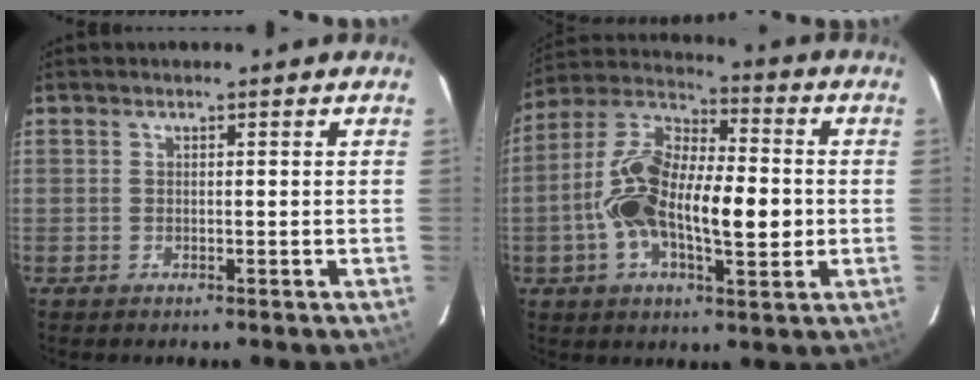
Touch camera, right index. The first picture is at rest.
{"total": 16.9, "force": [-1.8, 6.6, 15.5], "torque": [-0.299, 0.024, -0.033]}